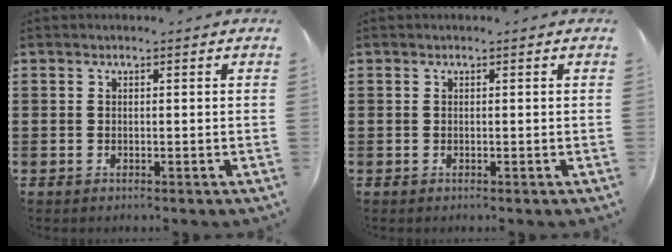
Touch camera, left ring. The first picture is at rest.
{"total": 0.0}